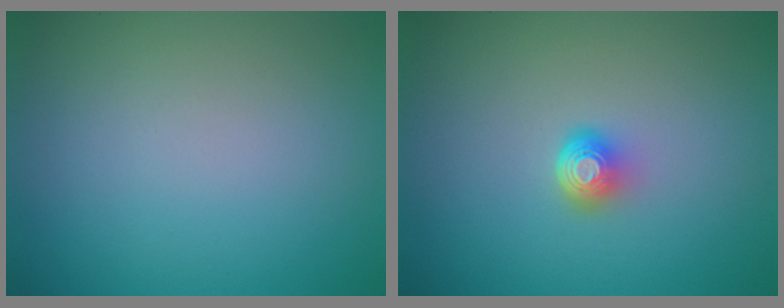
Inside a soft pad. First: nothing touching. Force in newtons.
{"total": 2.1, "press": 1.4, "slide": 1.6}